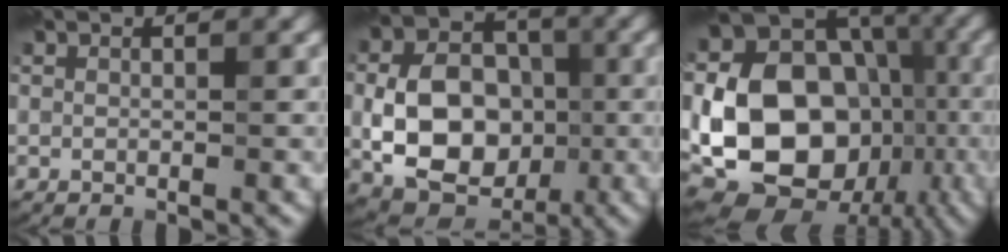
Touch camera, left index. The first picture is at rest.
{"total": 9.7, "force": [-2.0, 6.9, 6.4], "torque": [-0.114, 0.005, -0.040]}
{"total": 19.3, "force": [-2.4, 15.7, 10.8], "torque": [-0.182, -0.007, -0.055]}